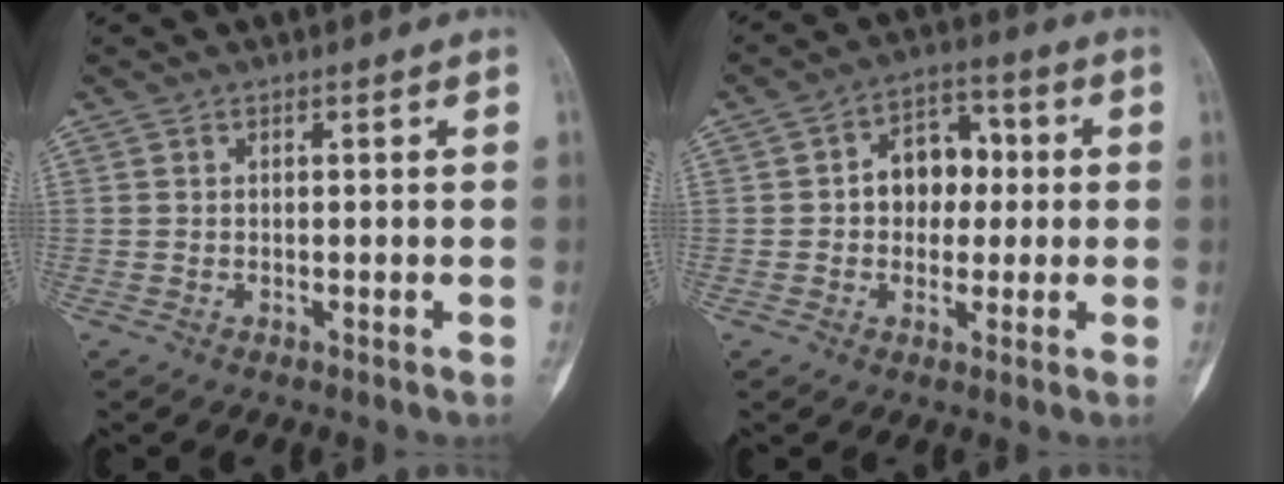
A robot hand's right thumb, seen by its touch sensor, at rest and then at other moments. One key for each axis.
{"total": 9.0, "fx": 0.5, "fy": 6.7, "fz": 5.9, "tx": -0.048, "ty": 0.024, "tz": 0.001}